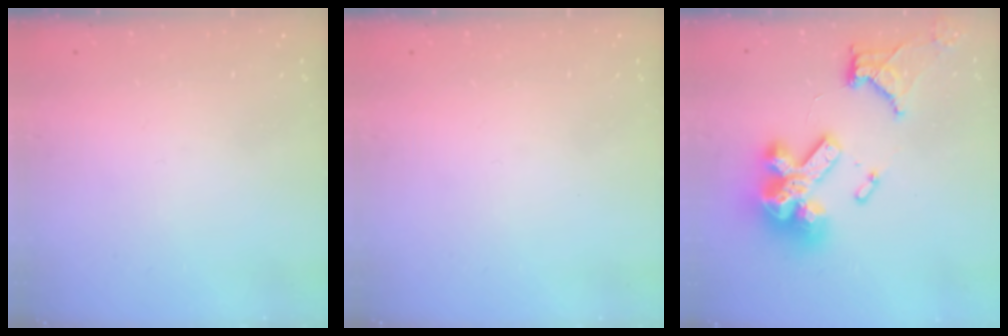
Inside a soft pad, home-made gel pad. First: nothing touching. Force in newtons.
{"total": 0.0}
{"total": 19.6, "press": 18.8, "slide": 5.5}